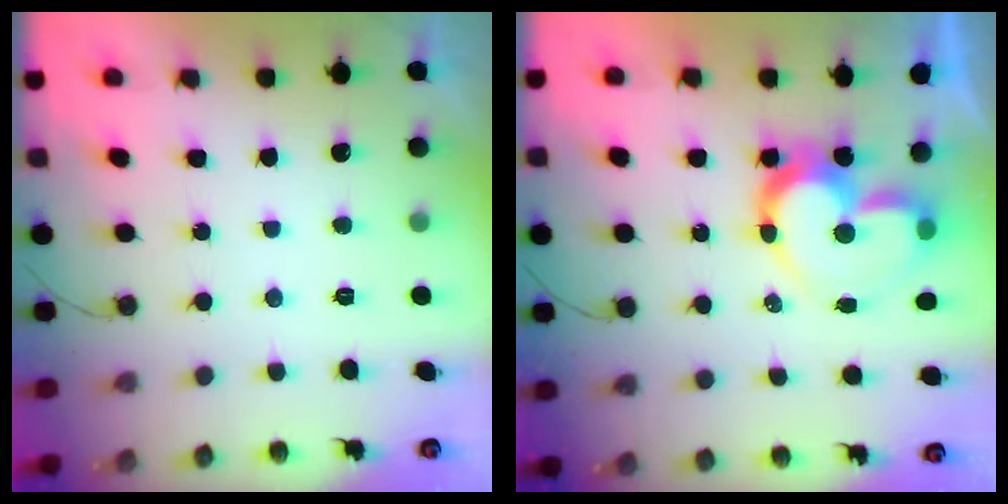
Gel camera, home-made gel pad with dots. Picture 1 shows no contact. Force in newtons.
{"total": 14.6, "press": 14.6, "slide": 1.3}